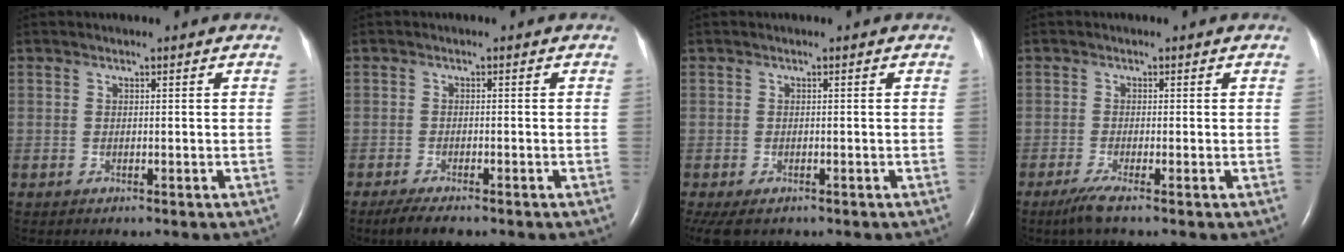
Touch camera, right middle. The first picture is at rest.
{"total": 3.9, "force": [-3.0, 0.8, 2.4], "torque": [-0.046, -0.010, -0.046]}
{"total": 4.4, "force": [-3.0, 2.3, 2.3], "torque": [-0.048, -0.012, -0.049]}
{"total": 2.5, "force": [-1.7, -0.2, 1.9], "torque": [-0.048, -0.011, -0.039]}